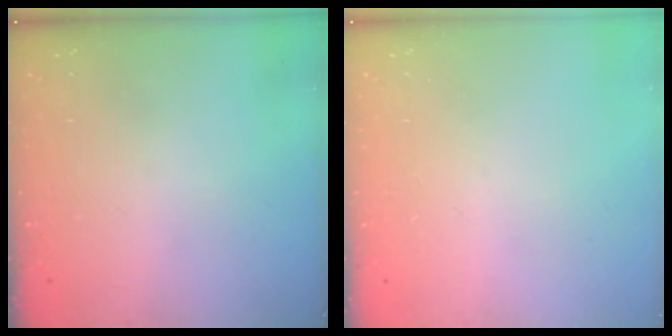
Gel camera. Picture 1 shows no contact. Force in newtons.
{"total": 0.0}